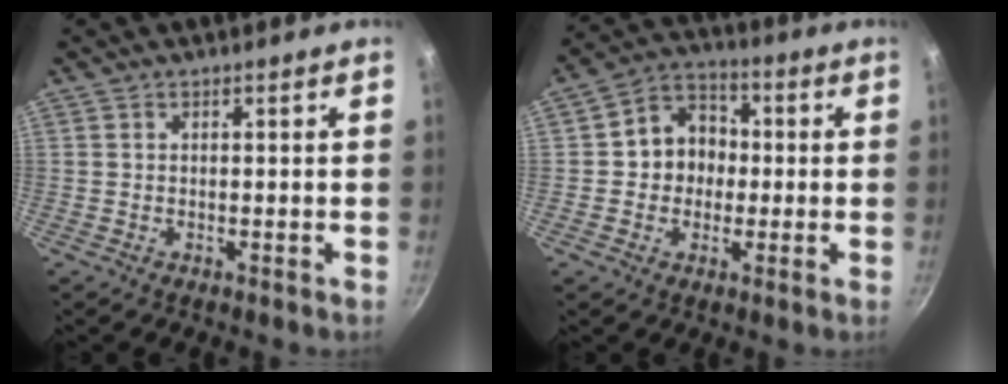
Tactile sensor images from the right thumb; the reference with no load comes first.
{"total": 9.5, "force": [-0.2, 8.3, 4.6], "torque": [-0.027, 0.023, -0.018]}